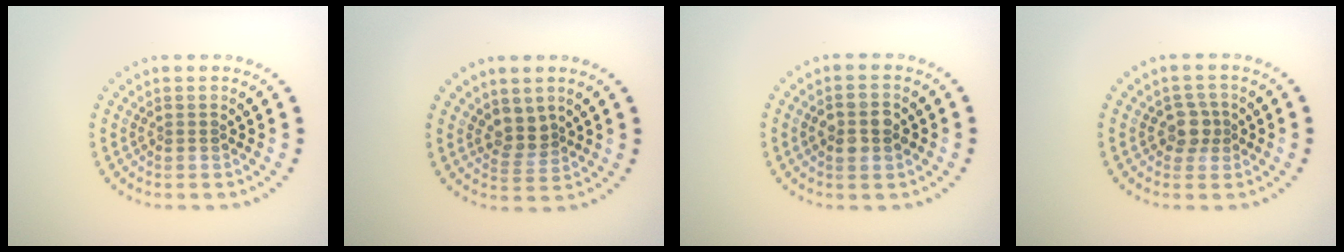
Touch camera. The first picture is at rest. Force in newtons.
{"total": 2.1, "press": 1.6, "slide": 1.4}
{"total": 2.7, "press": 2.7, "slide": 0.1}
{"total": 1.9, "press": 1.8, "slide": 0.9}